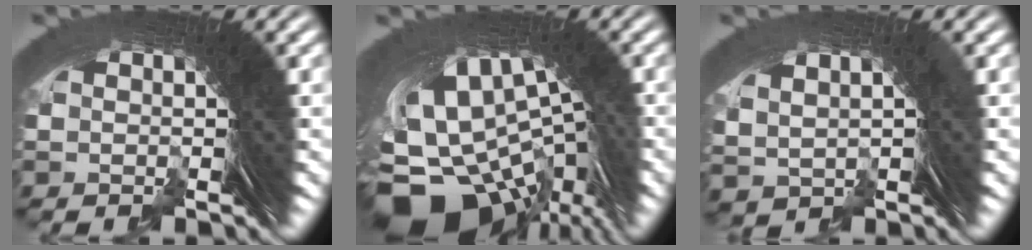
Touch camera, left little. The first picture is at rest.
{"total": 10.6, "force": [-1.4, 6.7, 8.2], "torque": [-0.156, 0.014, -0.025]}
{"total": 1.3, "force": [1.2, -0.5, 0.3], "torque": [-0.003, -0.003, 0.025]}